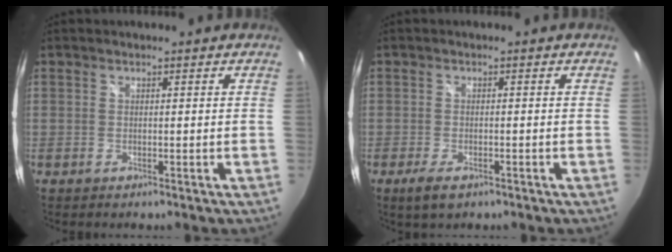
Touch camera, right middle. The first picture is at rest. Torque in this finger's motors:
{"motor_torque": [0.78, -0.81, 0.03, 0.05]}